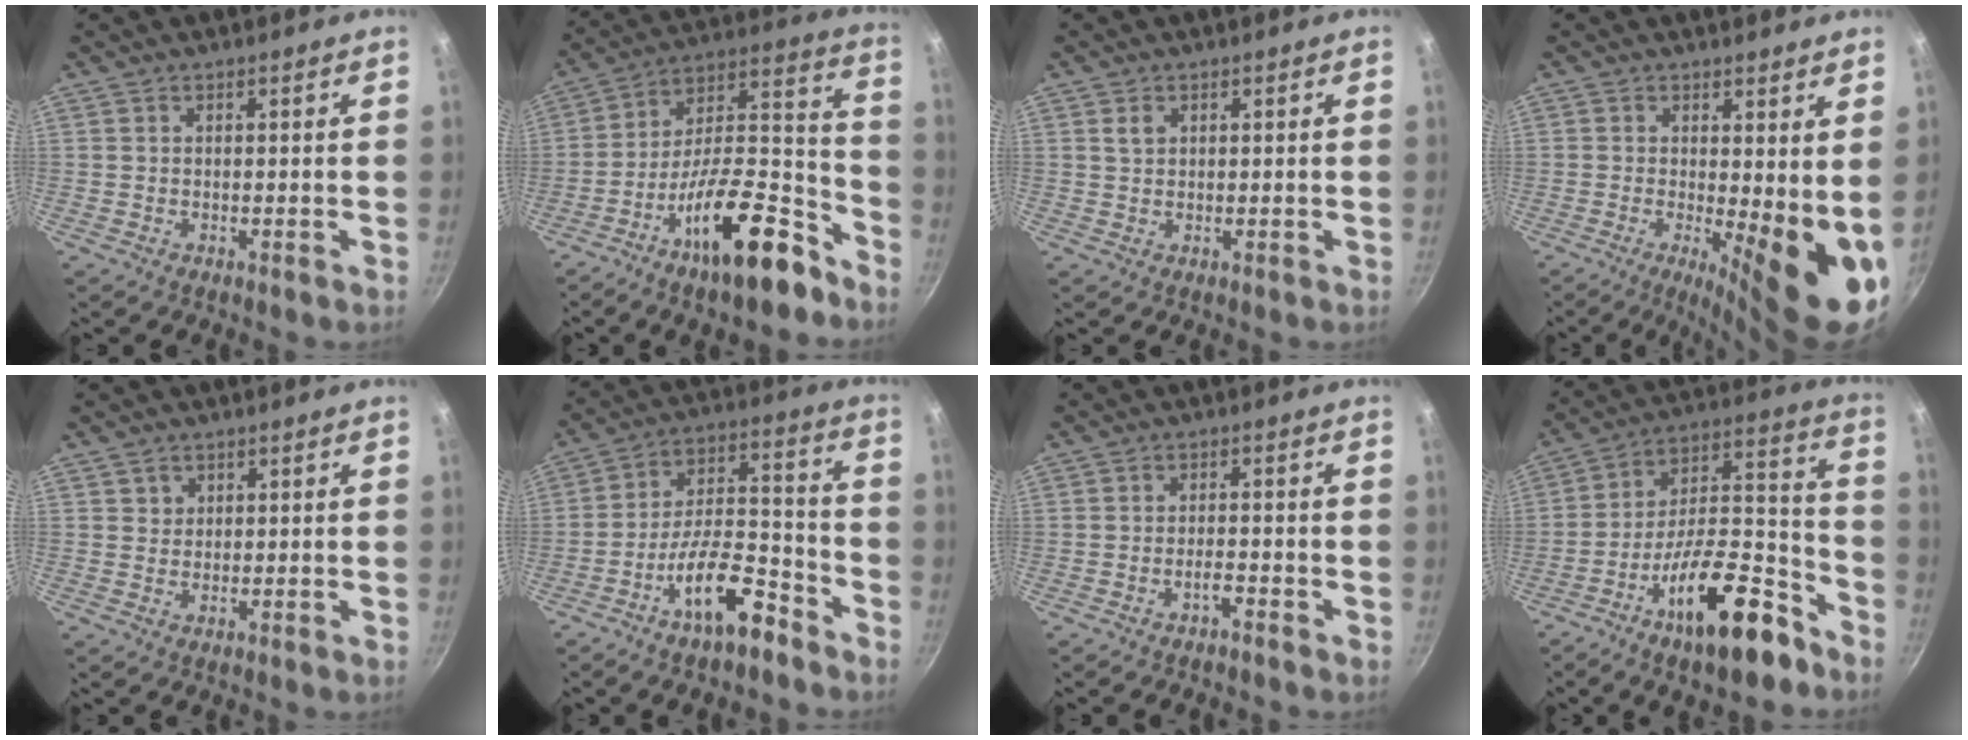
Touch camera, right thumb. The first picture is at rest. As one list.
[{"total": 21.6, "force": [-12.9, 7.6, 15.7], "torque": [-0.204, 0.106, -0.215]}, {"total": 1.8, "force": [0.7, 1.3, 1.0], "torque": [-0.014, 0.000, 0.014]}, {"total": 12.4, "force": [-0.4, 3.8, 11.8], "torque": [-0.129, -0.025, 0.001]}, {"total": 1.9, "force": [0.9, 1.7, 0.3], "torque": [0.007, 0.001, 0.011]}, {"total": 13.9, "force": [-8.4, 5.2, 9.8], "torque": [-0.142, 0.073, -0.147]}, {"total": 2.1, "force": [-1.5, 0.5, 1.3], "torque": [-0.022, 0.015, -0.027]}, {"total": 21.3, "force": [-12.3, 7.9, 15.5], "torque": [-0.203, 0.098, -0.202]}]